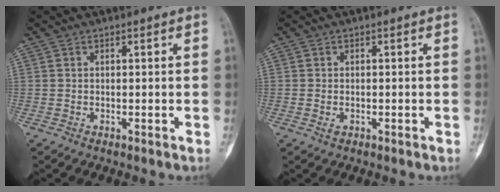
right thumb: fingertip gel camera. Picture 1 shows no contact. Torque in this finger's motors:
{"motor_torque": [-0.07, 0.11, -0.23, -0.03, 0.02]}